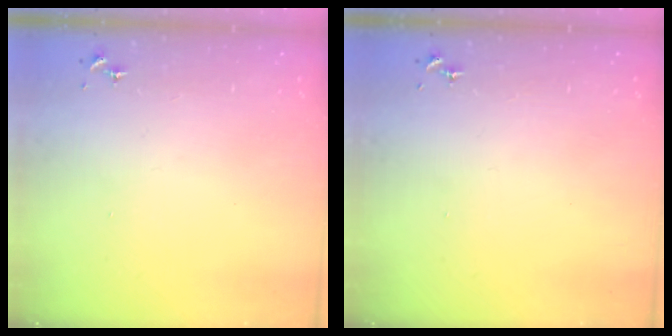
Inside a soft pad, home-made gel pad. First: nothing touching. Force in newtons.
{"total": 1.3, "press": 1.0, "slide": 0.9}